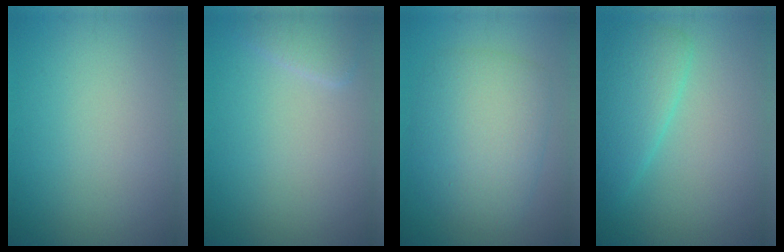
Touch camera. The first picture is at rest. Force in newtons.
{"total": 1.6, "press": 1.6, "slide": 0.2}
{"total": 6.1, "press": 6.1, "slide": 0.1}
{"total": 3.7, "press": 3.7, "slide": 0.1}